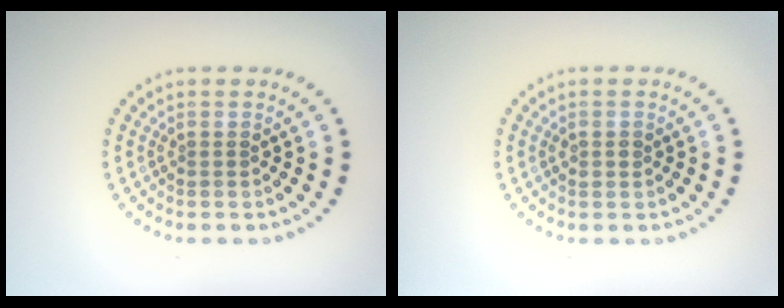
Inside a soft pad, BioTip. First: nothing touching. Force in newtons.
{"total": 0.9, "press": 0.9, "slide": 0.1}